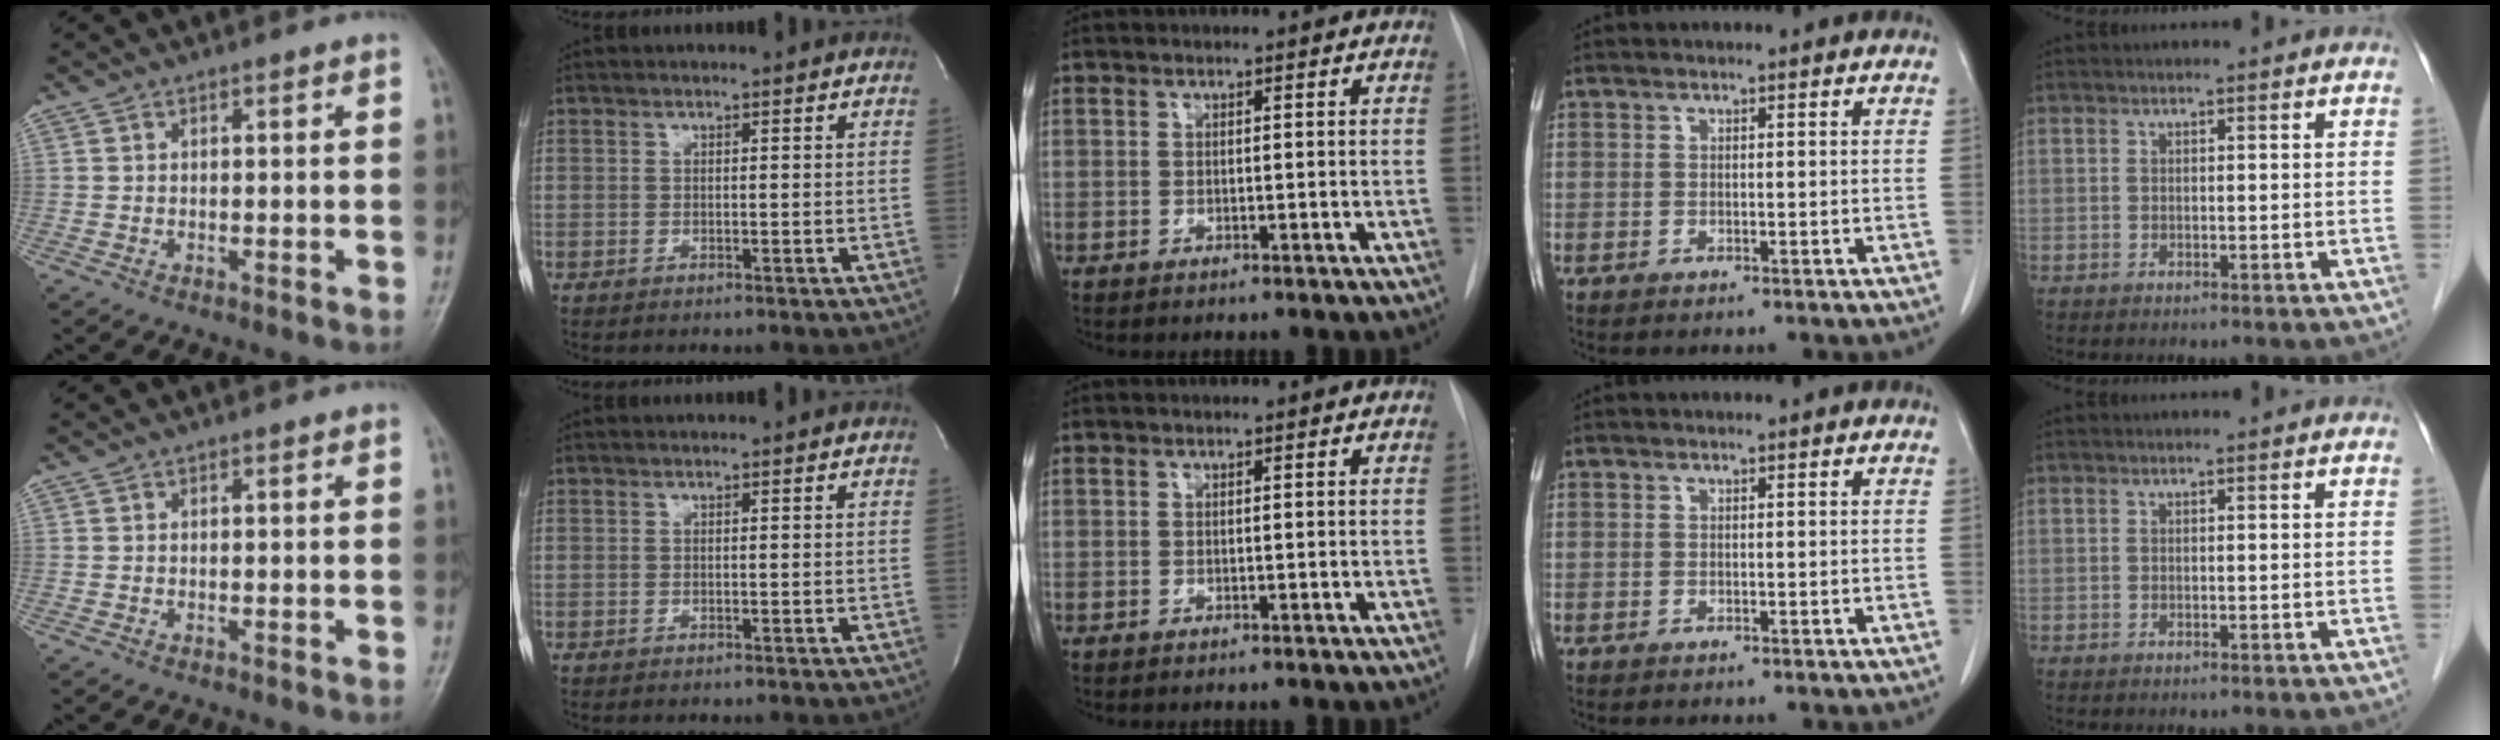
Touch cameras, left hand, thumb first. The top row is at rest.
{}